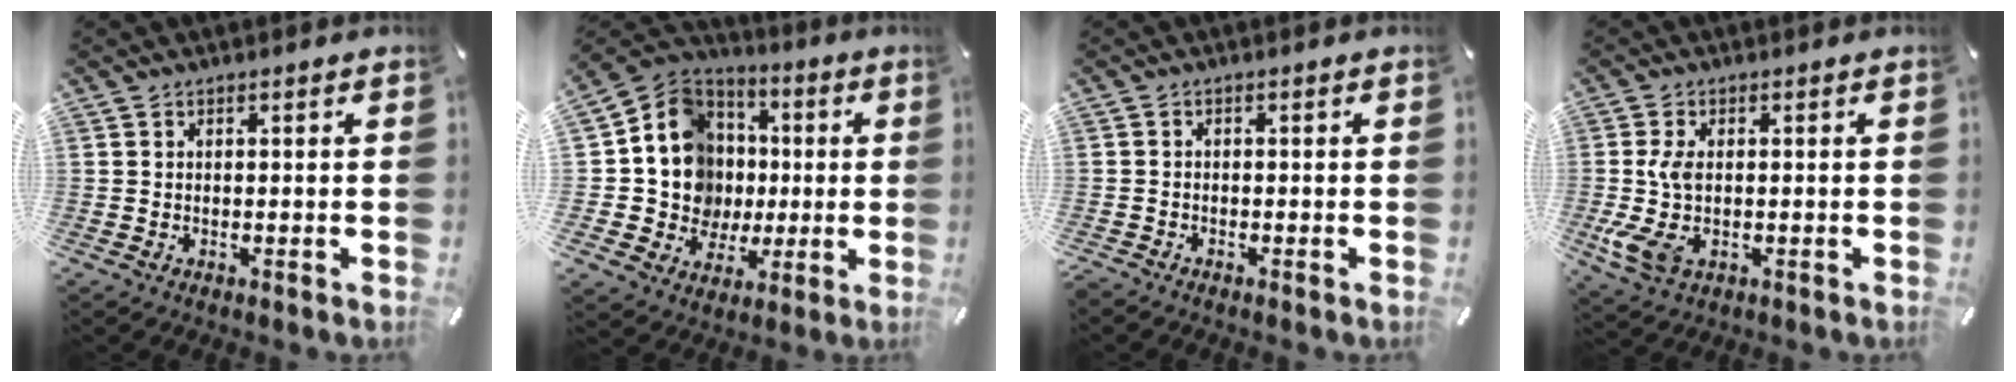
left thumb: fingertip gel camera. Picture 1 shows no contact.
{"total": 15.4, "force": [0.1, 14.6, 4.9], "torque": [-0.099, -0.013, 0.024]}
{"total": 0.9, "force": [-0.9, 0.4, 0.1], "torque": [-0.004, 0.003, -0.018]}
{"total": 7.1, "force": [-0.5, 4.3, 5.7], "torque": [-0.140, -0.007, -0.011]}